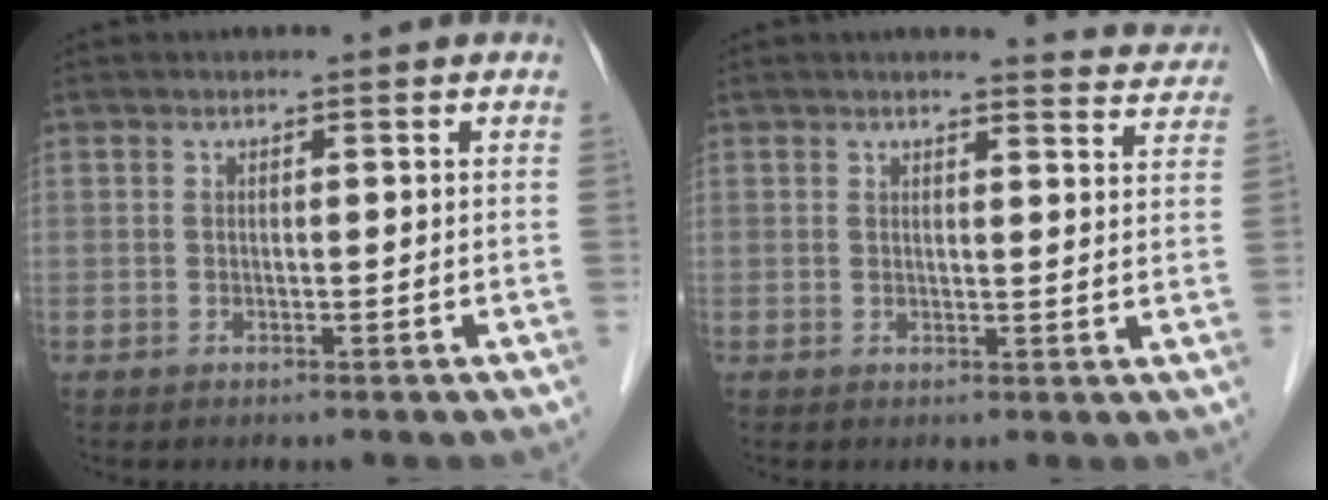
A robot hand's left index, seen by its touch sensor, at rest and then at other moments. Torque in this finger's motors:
{"motor_torque": [0.33, -0.54, 0.02, 0.00]}